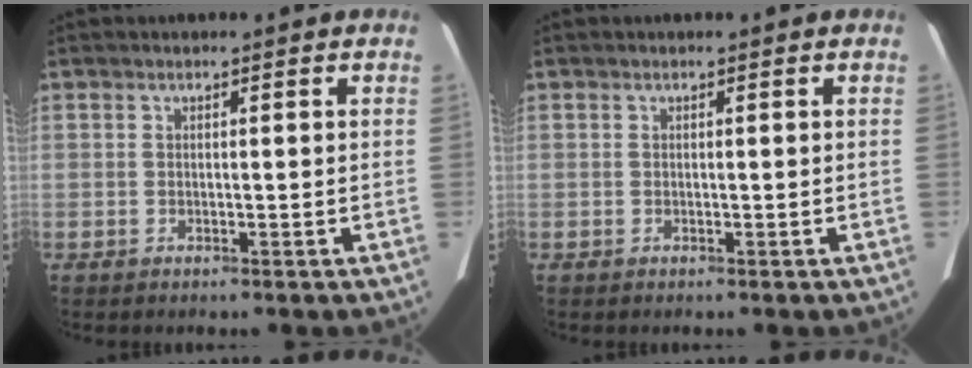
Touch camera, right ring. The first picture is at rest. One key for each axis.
{"total": 0.0}